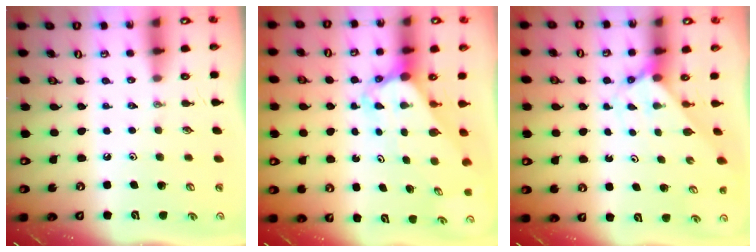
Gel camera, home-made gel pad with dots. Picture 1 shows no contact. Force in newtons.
{"total": 3.5, "press": 3.5, "slide": 0.3}
{"total": 2.6, "press": 2.6, "slide": 0.3}